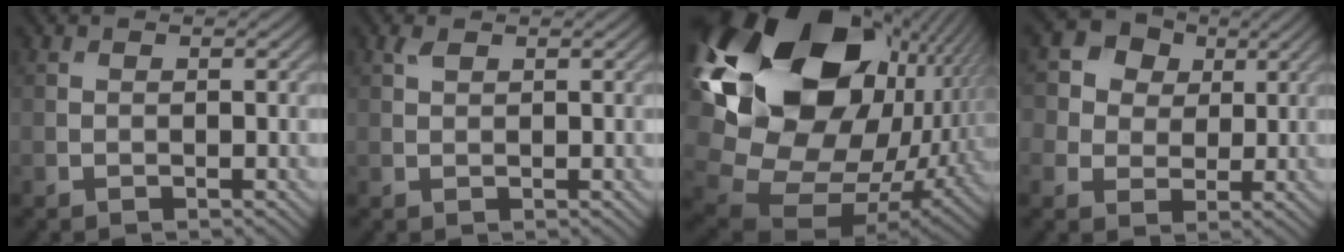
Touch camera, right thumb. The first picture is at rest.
{"total": 1.1, "force": [0.7, 0.5, 0.6], "torque": [-0.019, 0.002, 0.015]}
{"total": 22.0, "force": [6.0, 15.4, 14.5], "torque": [-0.324, -0.014, 0.143]}
{"total": 8.3, "force": [3.2, 7.0, 3.1], "torque": [-0.102, 0.021, 0.050]}